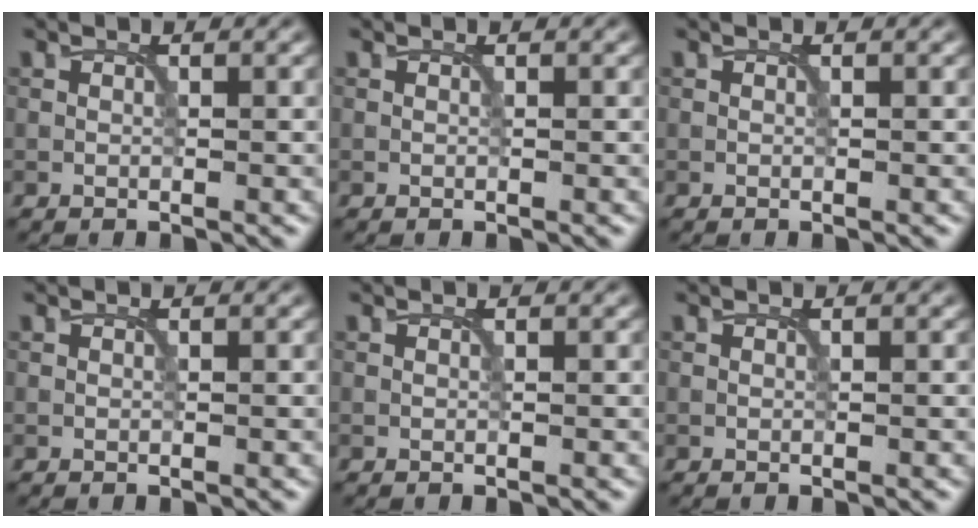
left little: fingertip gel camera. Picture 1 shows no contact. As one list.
[{"total": 0.0}, {"total": 0.0}, {"total": 0.0}, {"total": 0.0}, {"total": 0.0}]